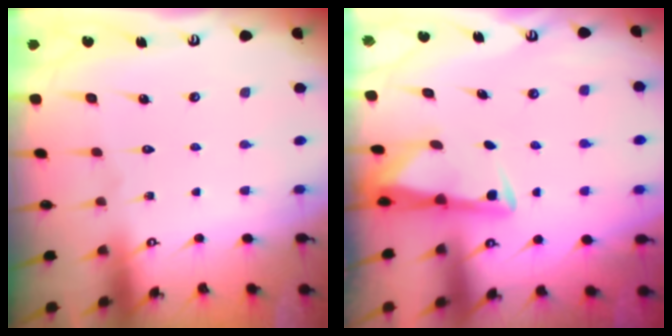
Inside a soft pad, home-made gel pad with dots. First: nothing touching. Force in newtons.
{"total": 2.9, "press": 2.9, "slide": 0.4}